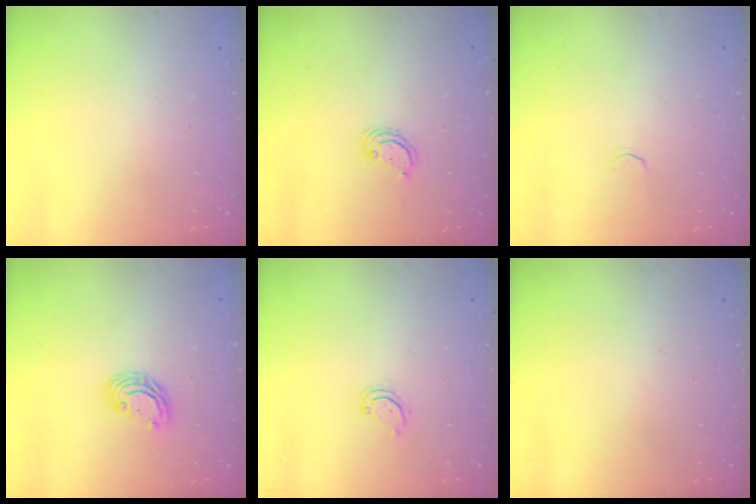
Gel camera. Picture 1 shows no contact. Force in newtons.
{"total": 2.3, "press": 2.3, "slide": 0.1}
{"total": 1.7, "press": 1.6, "slide": 0.5}
{"total": 6.7, "press": 6.7, "slide": 0.6}
{"total": 2.5, "press": 2.5, "slide": 0.1}
{"total": 0.0}